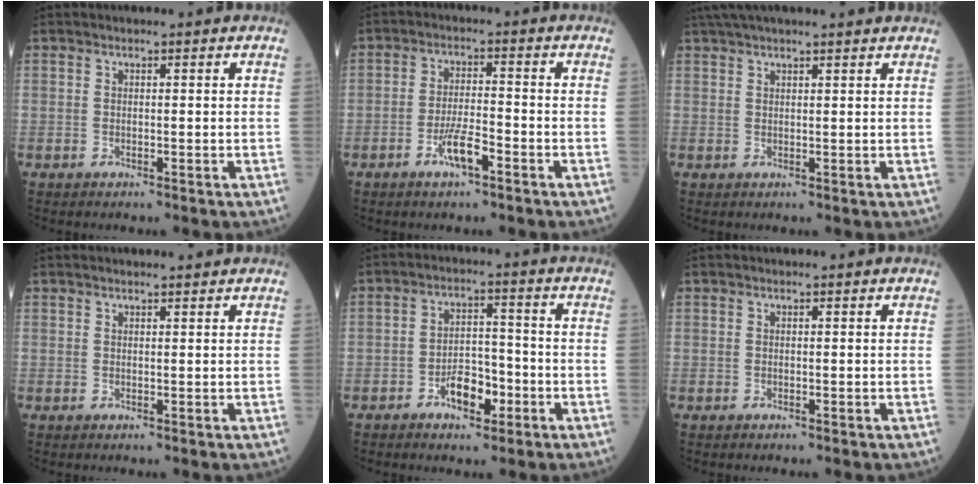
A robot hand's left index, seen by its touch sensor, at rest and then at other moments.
{"total": 4.7, "force": [-2.7, 0.8, 3.8], "torque": [-0.078, -0.001, -0.052]}
{"total": 9.6, "force": [8.3, 0.4, 4.7], "torque": [-0.076, 0.040, 0.114]}
{"total": 2.0, "force": [1.9, 0.1, 0.7], "torque": [-0.009, 0.012, 0.027]}
{"total": 5.8, "force": [-2.9, 2.9, 4.1], "torque": [-0.073, 0.011, -0.049]}
{"total": 0.0}